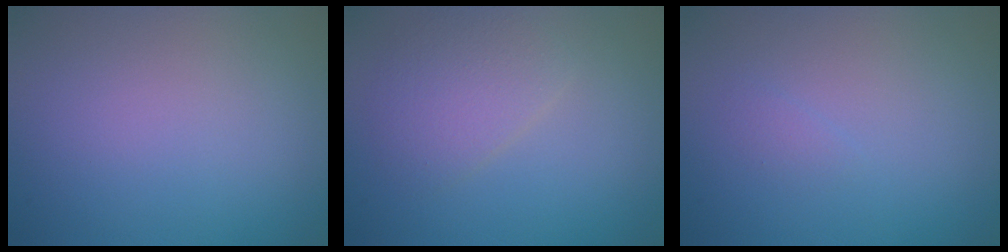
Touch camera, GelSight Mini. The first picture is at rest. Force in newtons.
{"total": 2.8, "press": 2.8, "slide": 0.0}
{"total": 0.5, "press": 0.5, "slide": 0.0}